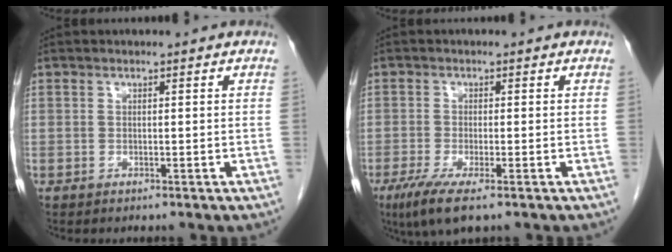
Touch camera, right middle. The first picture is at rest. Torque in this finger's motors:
{"motor_torque": [1.02, -0.81, 0.41, 0.10]}